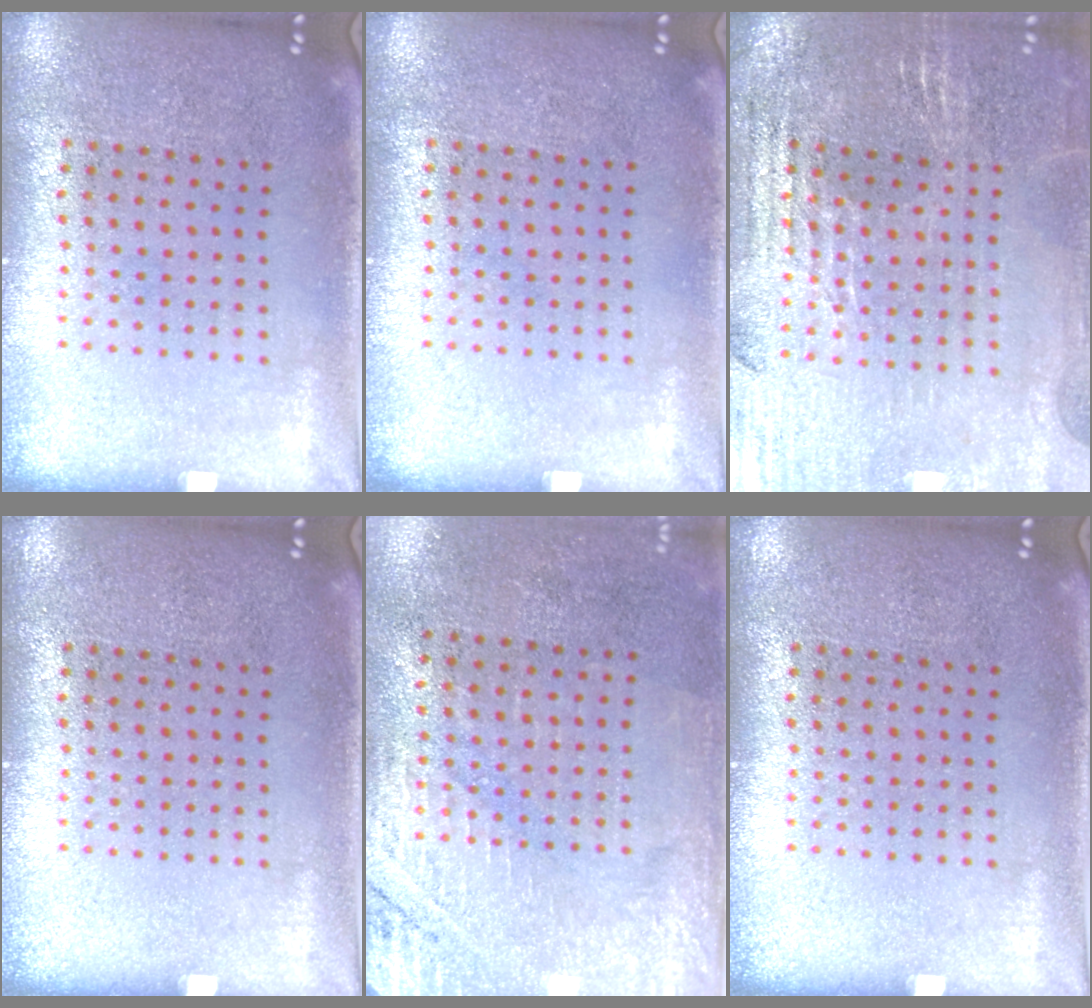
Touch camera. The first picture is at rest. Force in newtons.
{"total": 0.0}
{"total": 2.8, "press": 2.7, "slide": 0.5}
{"total": 0.0}
{"total": 2.8, "press": 2.5, "slide": 1.3}
{"total": 0.0}